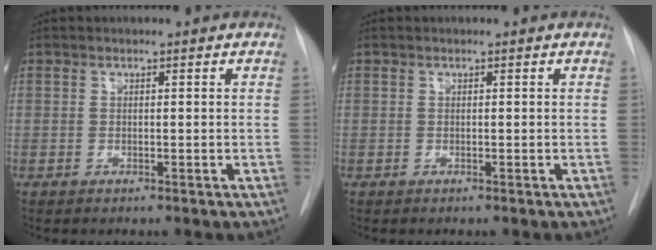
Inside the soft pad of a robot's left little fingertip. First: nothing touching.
{"total": 0.0}